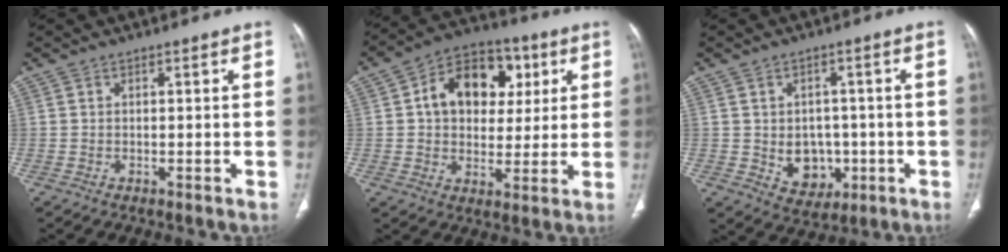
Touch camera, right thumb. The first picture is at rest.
{"total": 15.5, "force": [3.9, 11.2, 9.9], "torque": [-0.110, 0.009, 0.055]}
{"total": 7.6, "force": [-1.3, 6.2, 4.2], "torque": [-0.024, 0.007, -0.001]}